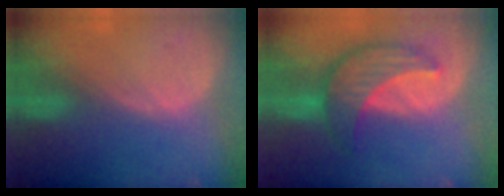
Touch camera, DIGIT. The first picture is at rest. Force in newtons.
{"total": 8.0, "press": 7.6, "slide": 2.4}